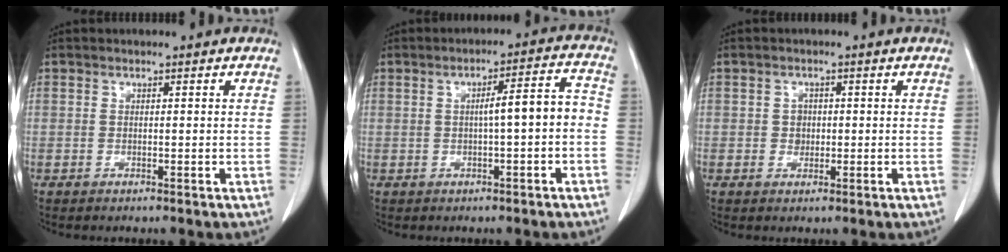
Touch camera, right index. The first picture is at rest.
{"total": 5.7, "force": [-0.6, 0.8, 5.6], "torque": [-0.081, 0.024, -0.006]}
{"total": 1.7, "force": [0.0, 1.6, 0.7], "torque": [-0.009, 0.003, 0.001]}